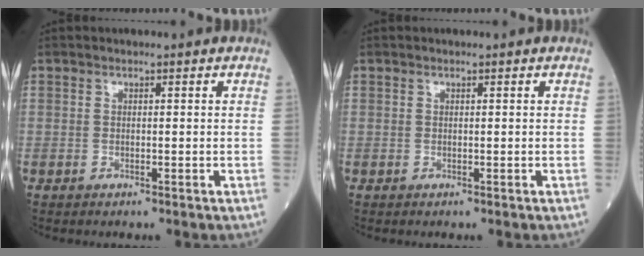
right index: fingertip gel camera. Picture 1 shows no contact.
{"total": 0.0}